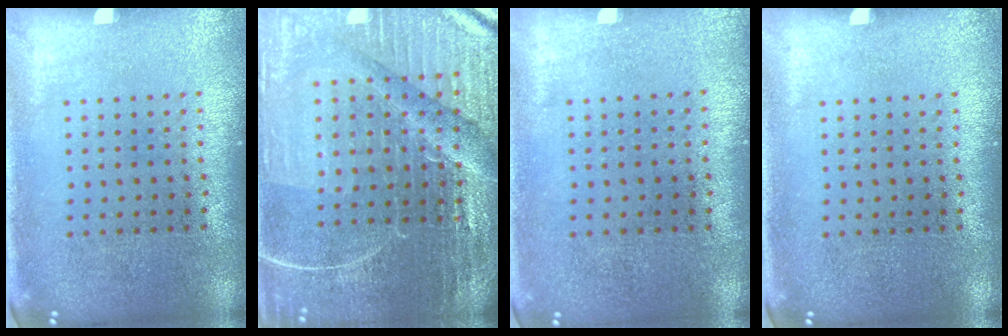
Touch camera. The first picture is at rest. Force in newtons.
{"total": 5.2, "press": 4.9, "slide": 1.6}
{"total": 0.0}
{"total": 0.0}